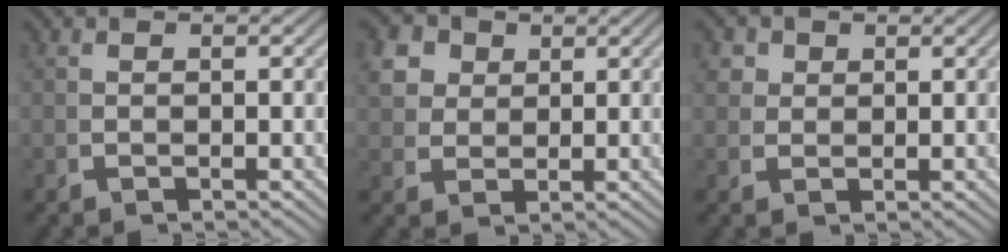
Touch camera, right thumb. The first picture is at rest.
{"total": 6.0, "force": [2.6, 4.6, 2.8], "torque": [-0.067, -0.005, 0.051]}
{"total": 3.2, "force": [1.6, 2.5, 1.3], "torque": [-0.034, -0.006, 0.034]}